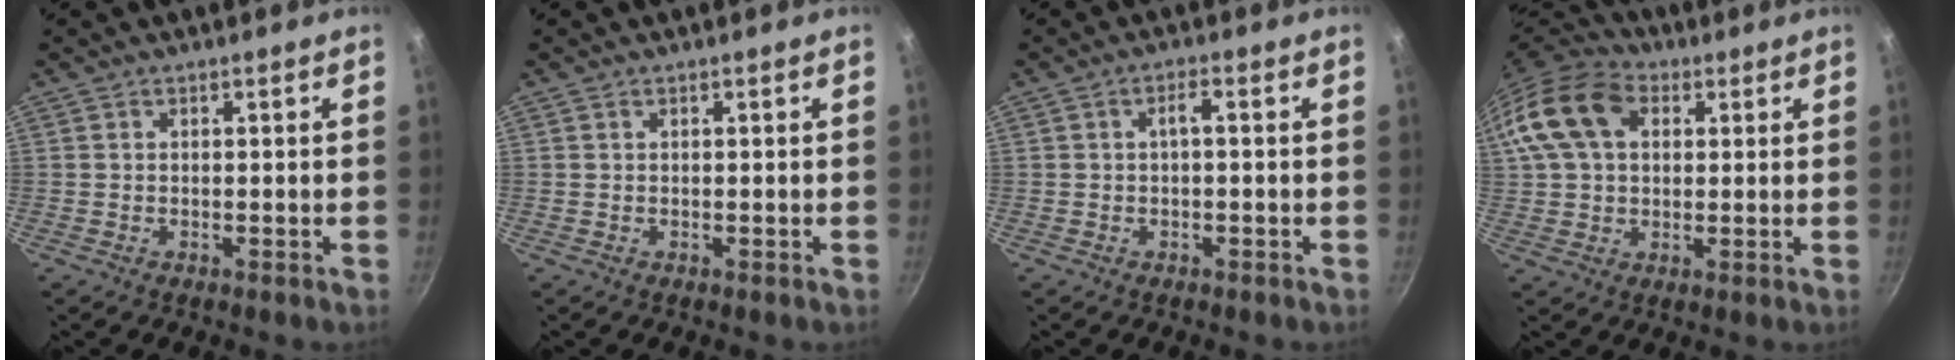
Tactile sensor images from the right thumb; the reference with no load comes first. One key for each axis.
{"total": 0.0}
{"total": 2.0, "fx": -0.2, "fy": 0.6, "fz": 1.9, "tx": -0.041, "ty": 0.015, "tz": -0.002}
{"total": 15.5, "fx": 4.4, "fy": 10.9, "fz": 10.2, "tx": -0.187, "ty": 0.022, "tz": 0.065}